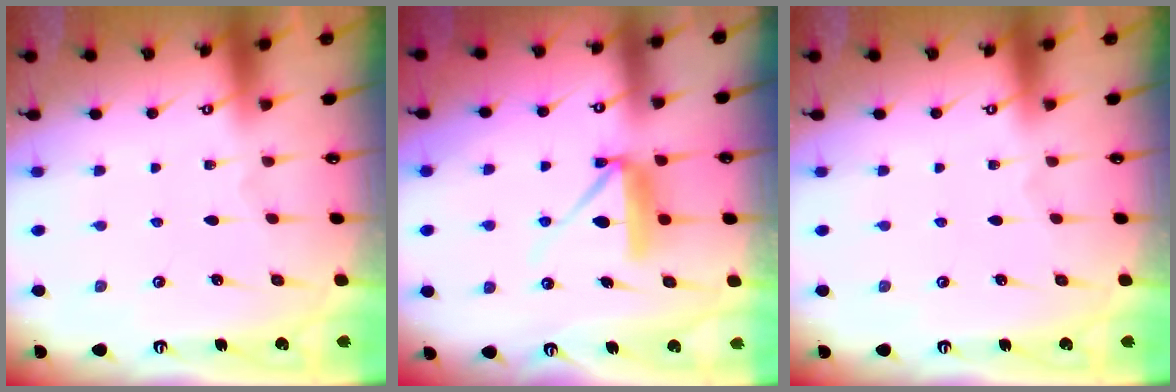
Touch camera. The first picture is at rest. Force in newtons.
{"total": 10.1, "press": 10.1, "slide": 0.7}
{"total": 0.0}